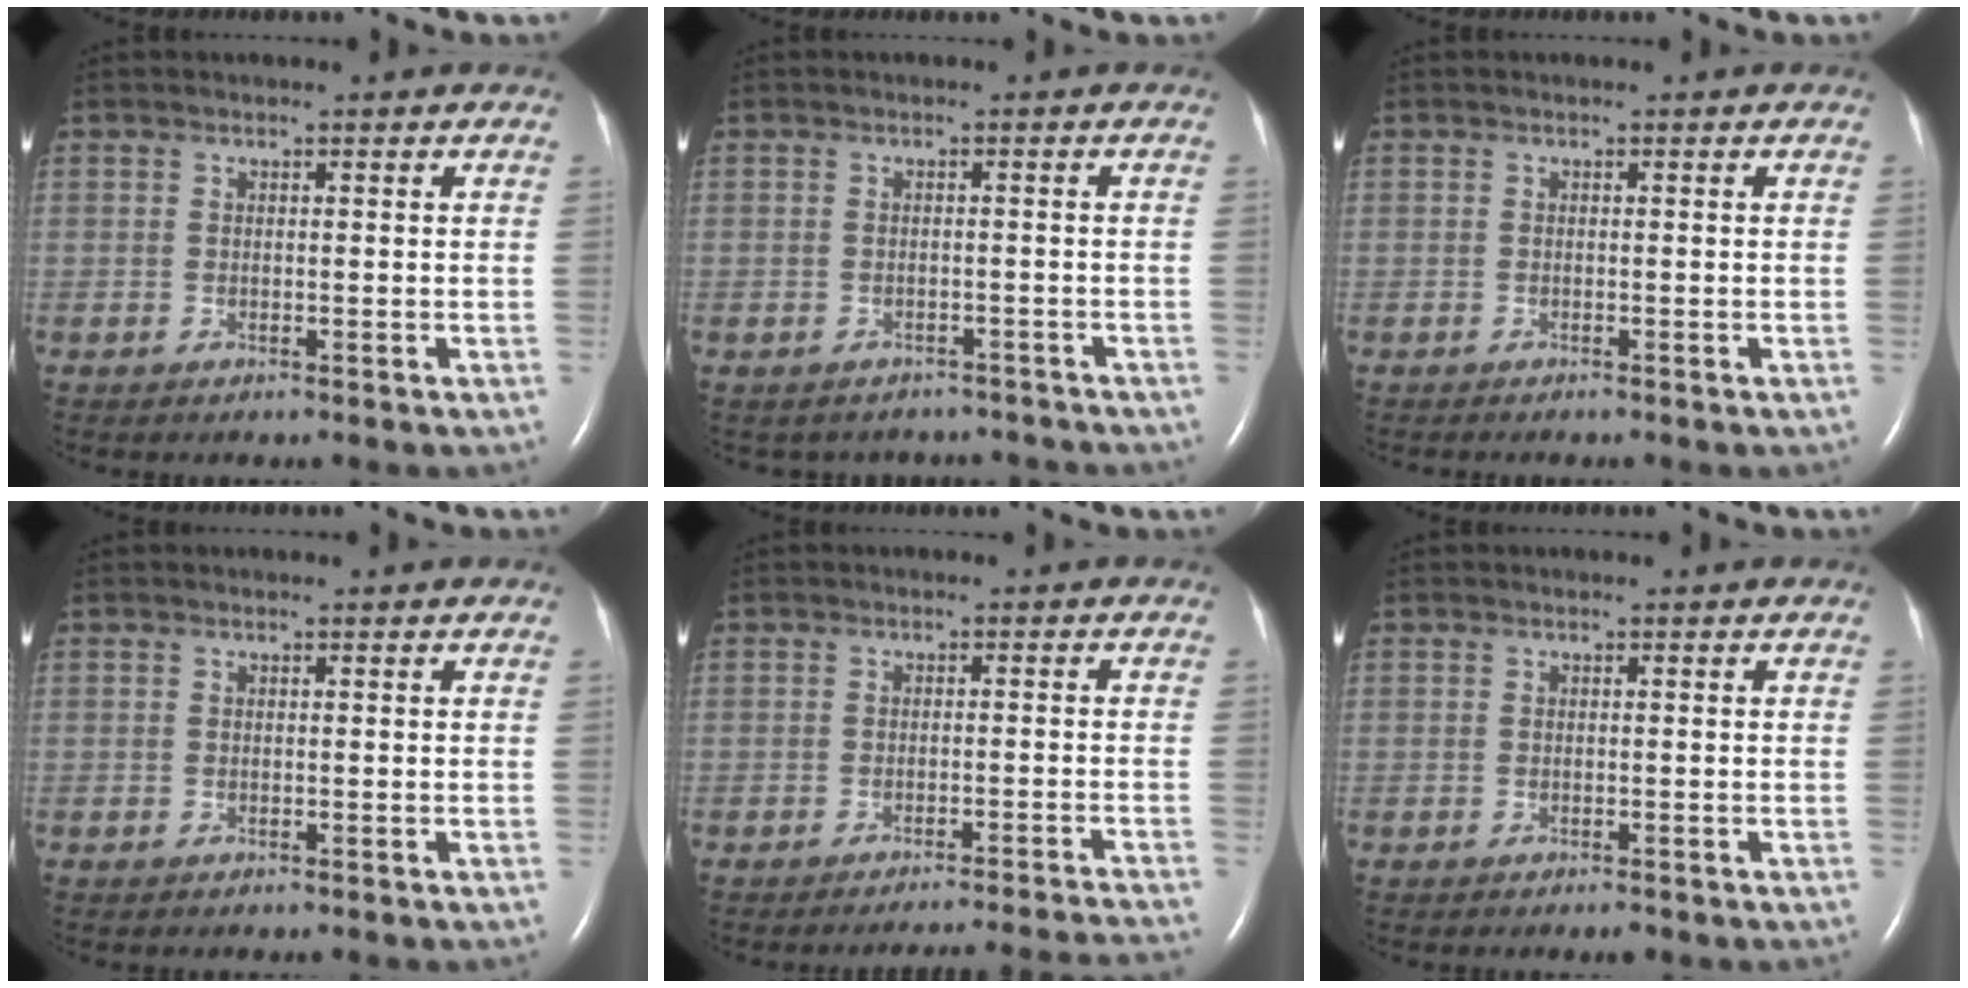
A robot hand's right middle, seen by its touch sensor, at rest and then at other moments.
{"total": 6.5, "force": [-5.9, 2.8, 0.1], "torque": [-0.003, 0.015, -0.060]}
{"total": 1.3, "force": [-1.1, 0.1, 0.6], "torque": [-0.008, -0.002, -0.012]}
{"total": 0.0}
{"total": 12.1, "force": [-11.6, -2.5, 2.5], "torque": [-0.007, -0.019, -0.136]}
{"total": 0.8, "force": [-0.6, 0.1, 0.5], "torque": [-0.009, -0.002, -0.006]}